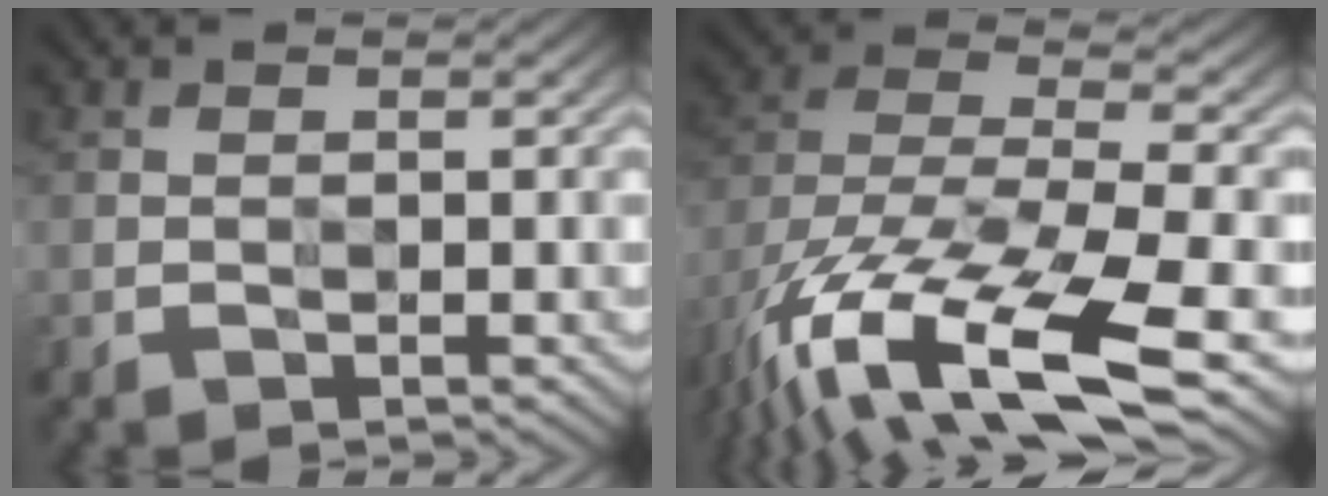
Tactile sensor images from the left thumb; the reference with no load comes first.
{"total": 16.5, "force": [-10.4, 6.1, 11.3], "torque": [-0.258, -0.034, -0.167]}